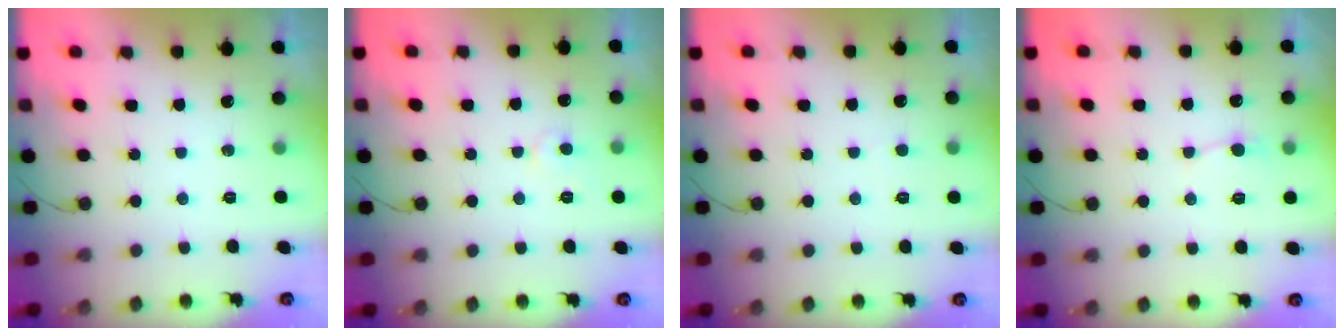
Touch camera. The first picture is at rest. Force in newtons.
{"total": 4.6, "press": 4.6, "slide": 0.5}
{"total": 2.1, "press": 2.1, "slide": 0.2}
{"total": 3.5, "press": 3.5, "slide": 0.4}